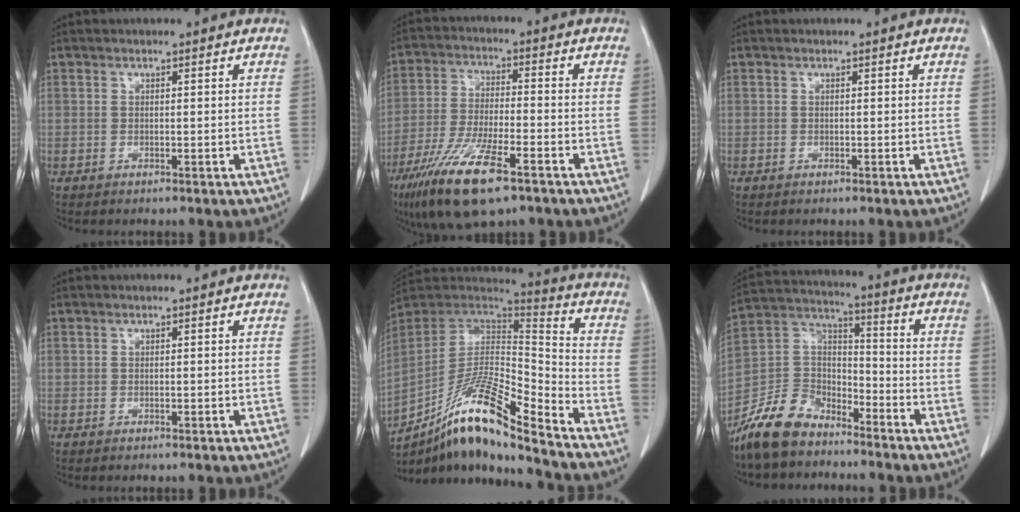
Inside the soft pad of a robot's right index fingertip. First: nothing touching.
{"total": 13.3, "force": [-8.1, 2.5, 10.3], "torque": [-0.204, -0.027, -0.143]}
{"total": 0.0}
{"total": 0.0}
{"total": 17.1, "force": [-13.0, 1.3, 11.1], "torque": [-0.204, 0.006, -0.235]}
{"total": 11.5, "force": [-9.2, 5.5, 4.1], "torque": [-0.094, 0.021, -0.182]}